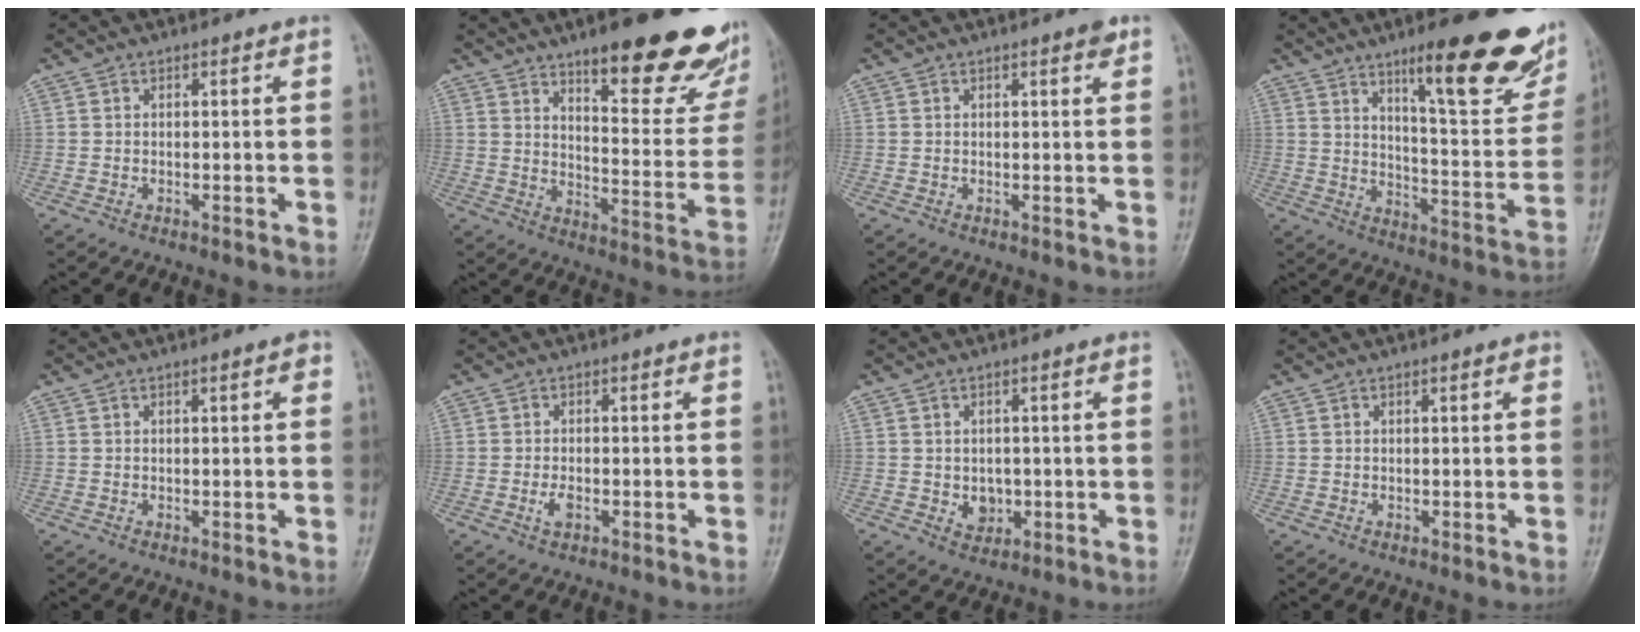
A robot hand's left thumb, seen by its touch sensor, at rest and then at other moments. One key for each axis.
{"total": 24.3, "fx": 15.6, "fy": 7.2, "fz": 17.1, "tx": -0.183, "ty": -0.087, "tz": 0.214}
{"total": 1.8, "fx": 1.1, "fy": 0.4, "fz": 1.4, "tx": -0.018, "ty": -0.004, "tz": 0.012}
{"total": 23.3, "fx": 14.3, "fy": 5.7, "fz": 17.4, "tx": -0.194, "ty": -0.074, "tz": 0.208}
{"total": 1.8, "fx": 0.7, "fy": 0.4, "fz": 1.6, "tx": -0.019, "ty": 0.002, "tz": 0.008}
{"total": 2.0, "fx": -0.6, "fy": 1.0, "fz": 1.7, "tx": -0.032, "ty": -0.001, "tz": -0.012}
{"total": 3.5, "fx": -0.3, "fy": 2.8, "fz": 2.0, "tx": -0.015, "ty": -0.001, "tz": 0.004}
{"total": 1.3, "fx": 0.6, "fy": 0.3, "fz": 1.1, "tx": -0.016, "ty": 0.001, "tz": 0.007}